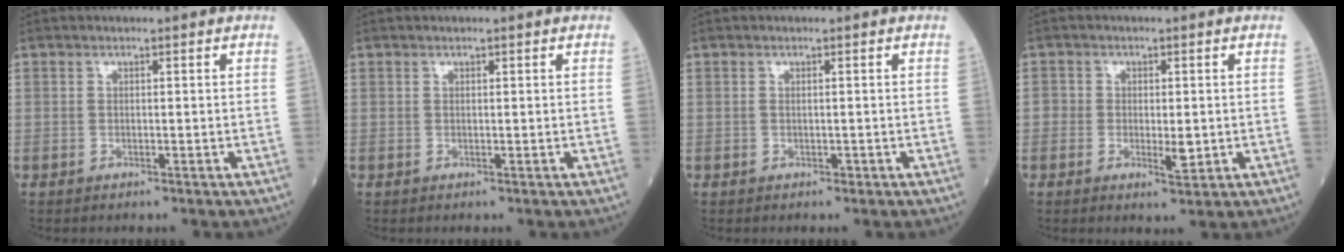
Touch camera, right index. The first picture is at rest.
{"total": 0.0}
{"total": 0.7, "force": [-0.1, 0.4, 0.6], "torque": [-0.015, -0.001, -0.001]}
{"total": 3.7, "force": [-0.8, 1.8, 3.1], "torque": [-0.046, -0.002, -0.013]}